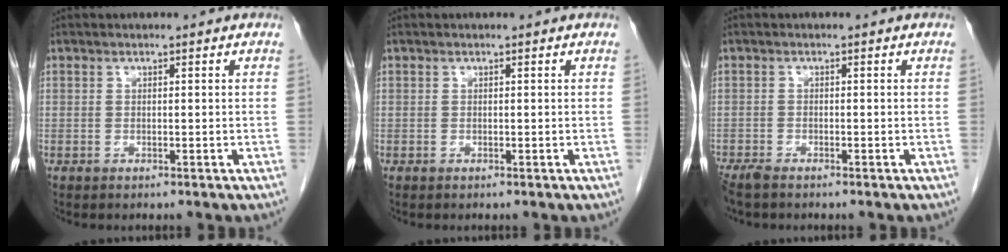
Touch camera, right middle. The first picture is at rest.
{"total": 0.0}
{"total": 2.5, "force": [-2.1, 0.5, 1.2], "torque": [-0.027, -0.007, -0.038]}